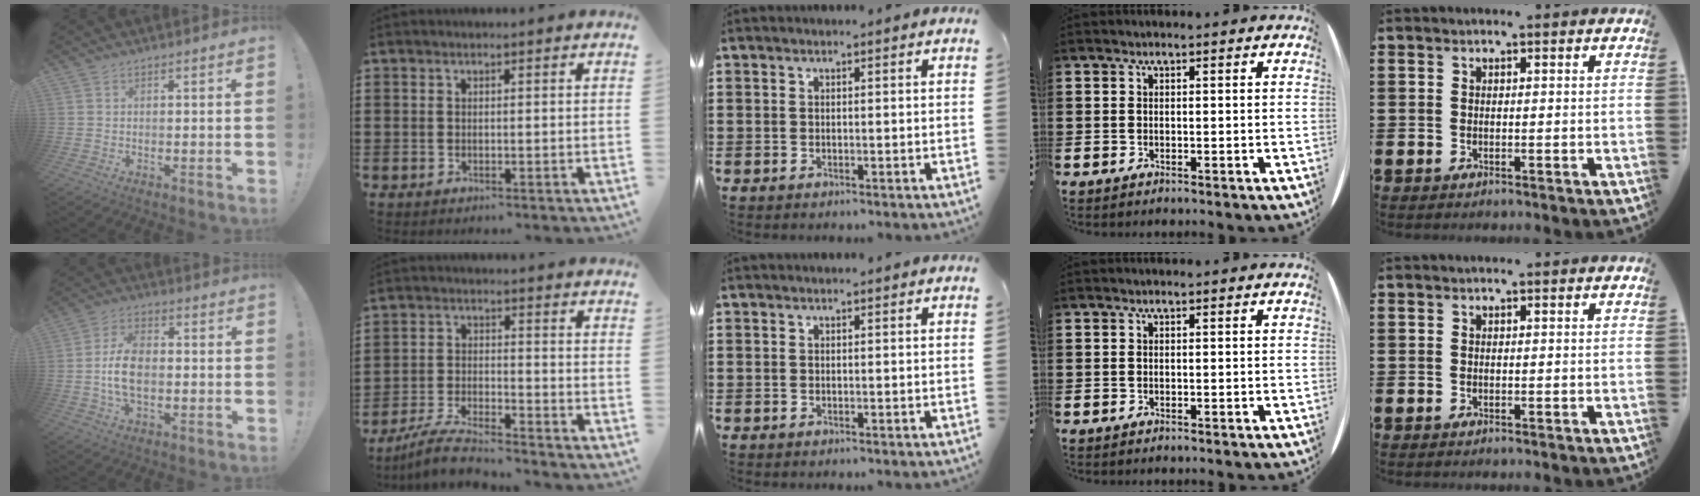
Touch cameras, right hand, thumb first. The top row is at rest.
{"thumb": {"total": 10.4, "force": [-1.0, 6.4, 8.1], "torque": [-0.144, 0.005, -0.017]}, "index": {"total": 5.9, "force": [-5.5, 0.3, 1.9], "torque": [-0.050, -0.004, -0.109]}}